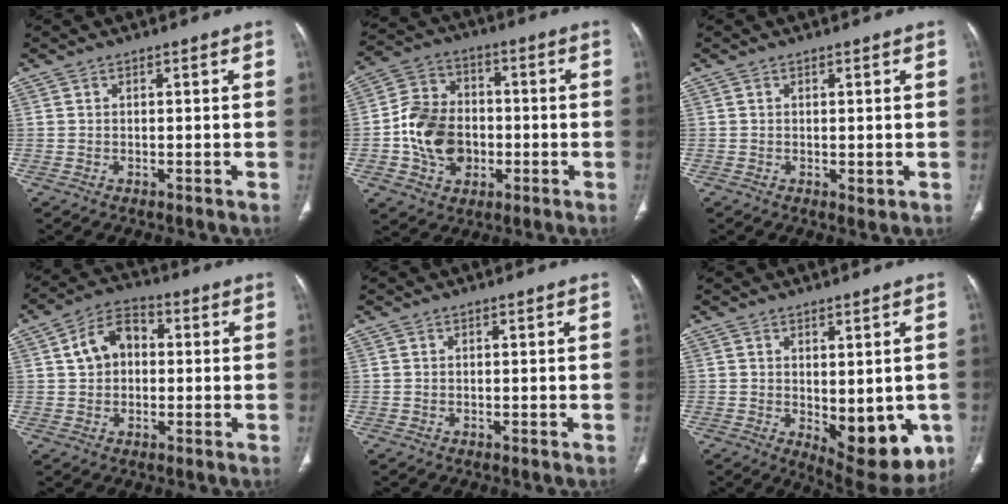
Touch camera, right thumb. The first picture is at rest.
{"total": 13.5, "force": [-2.2, 10.6, 8.0], "torque": [-0.118, 0.023, -0.042]}
{"total": 1.1, "force": [-0.1, 0.5, 0.9], "torque": [-0.012, -0.005, 0.000]}
{"total": 8.2, "force": [1.2, 6.0, 5.5], "torque": [-0.080, 0.021, 0.010]}
{"total": 0.0}
{"total": 12.8, "force": [-2.6, 5.9, 11.1], "torque": [-0.108, -0.020, -0.014]}